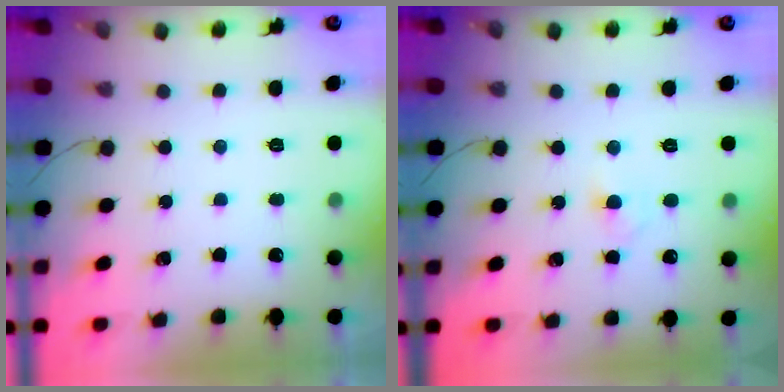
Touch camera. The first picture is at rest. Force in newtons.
{"total": 2.5, "press": 2.3, "slide": 0.9}